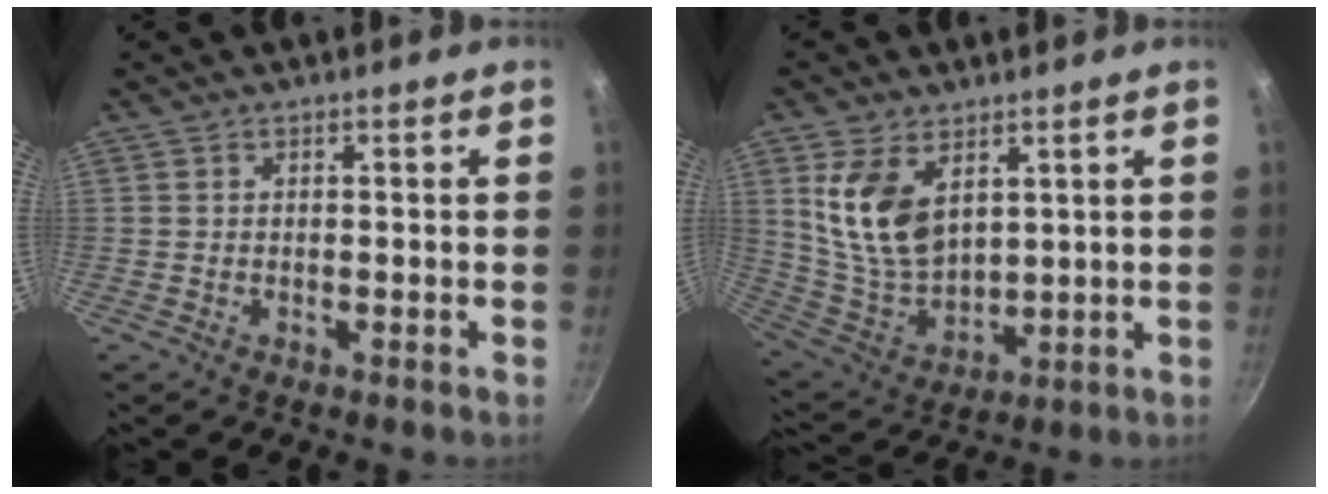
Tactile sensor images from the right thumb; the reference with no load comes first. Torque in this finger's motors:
{"motor_torque": [-0.59, 1.20, 1.03, 0.13, 0.14]}